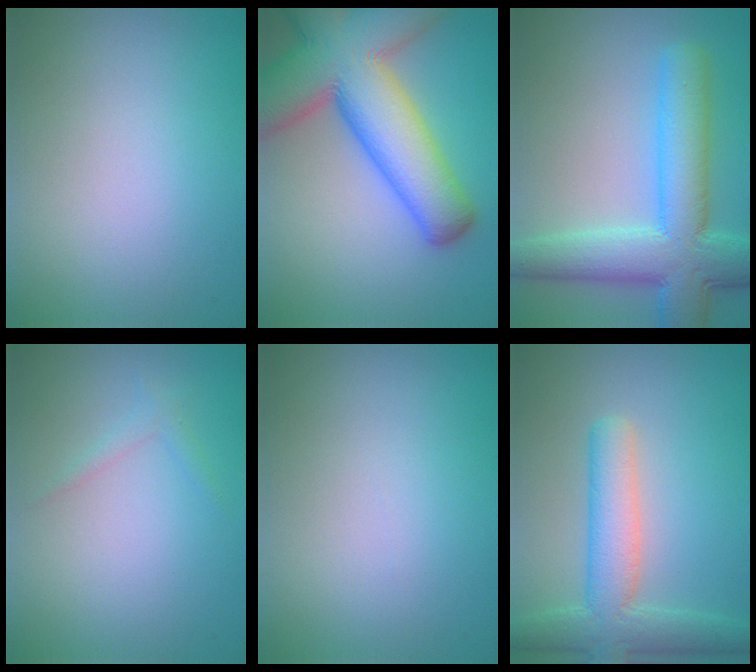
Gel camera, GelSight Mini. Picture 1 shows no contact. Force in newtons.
{"total": 14.2, "press": 14.2, "slide": 0.7}
{"total": 8.8, "press": 8.8, "slide": 0.3}
{"total": 0.9, "press": 0.9, "slide": 0.0}
{"total": 0.0}
{"total": 5.5, "press": 5.5, "slide": 0.3}